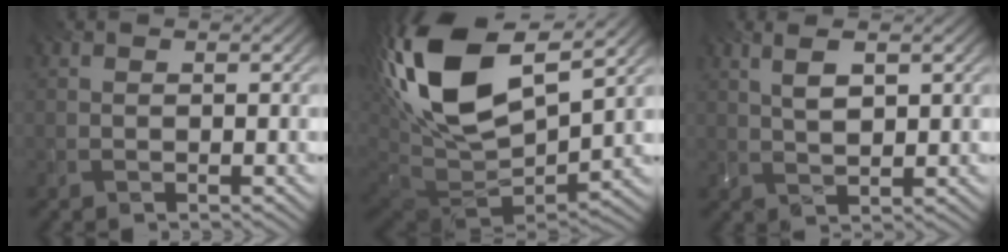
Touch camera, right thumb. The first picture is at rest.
{"total": 20.1, "force": [6.9, 10.4, 15.8], "torque": [-0.348, 0.011, 0.142]}
{"total": 3.6, "force": [1.5, 1.1, 3.1], "torque": [-0.076, 0.001, 0.032]}